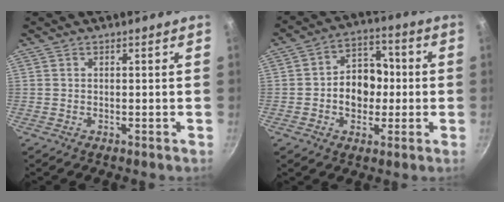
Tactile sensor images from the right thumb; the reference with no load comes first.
{"total": 10.6, "force": [-0.7, 8.3, 6.5], "torque": [-0.052, 0.022, -0.023]}